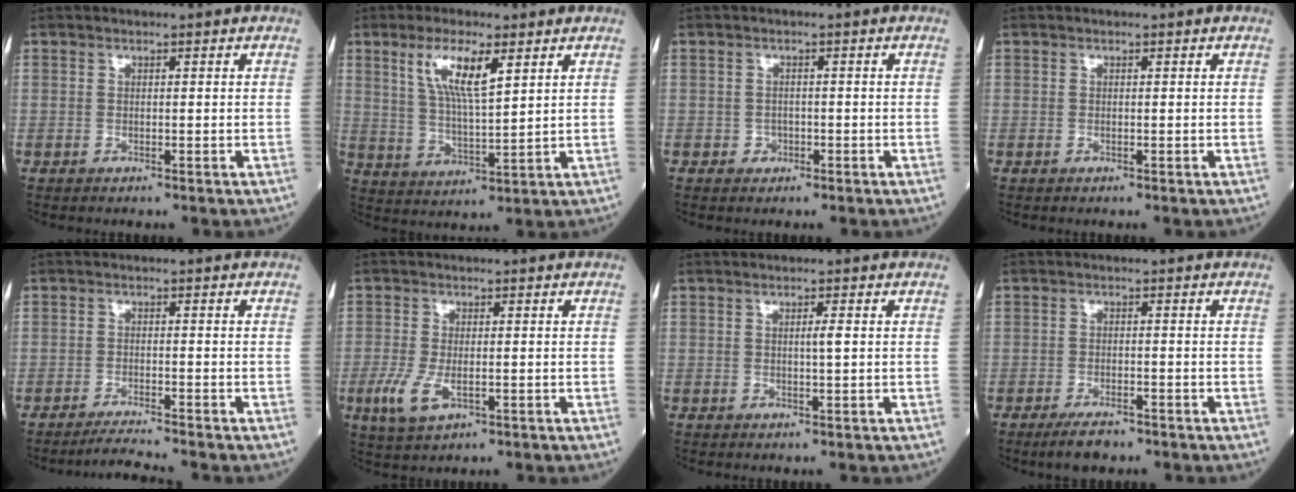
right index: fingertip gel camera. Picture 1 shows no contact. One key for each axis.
{"total": 8.2, "fx": 3.9, "fy": 1.5, "fz": 7.1, "tx": -0.140, "ty": -0.002, "tz": 0.077}
{"total": 1.3, "fx": -0.5, "fy": 1.2, "fz": 0.2, "tx": 0.001, "ty": 0.006, "tz": -0.005}
{"total": 0.0}
{"total": 3.4, "fx": -3.1, "fy": -1.3, "fz": 0.4, "tx": -0.015, "ty": -0.020, "tz": -0.057}
{"total": 5.4, "fx": -1.7, "fy": 2.3, "fz": 4.5, "tx": -0.102, "ty": -0.011, "tz": -0.028}
{"total": 1.2, "fx": 0.1, "fy": -0.1, "fz": 1.2, "tx": -0.022, "ty": 0.000, "tz": 0.001}
{"total": 3.8, "fx": -2.9, "fy": 1.1, "fz": 2.3, "tx": -0.045, "ty": -0.004, "tz": -0.048}